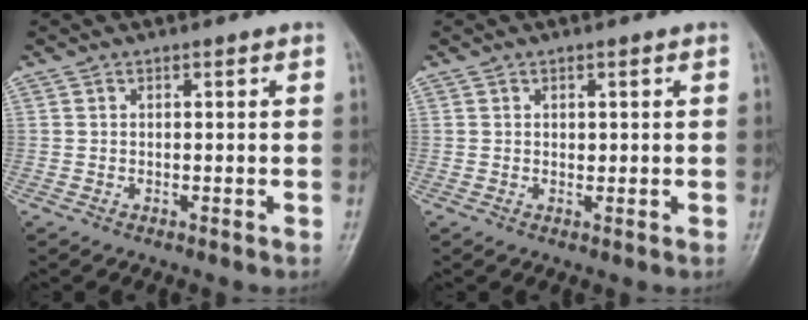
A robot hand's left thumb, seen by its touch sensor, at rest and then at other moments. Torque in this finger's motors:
{"motor_torque": [-0.05, 0.05, 0.30, -0.07, 0.00]}